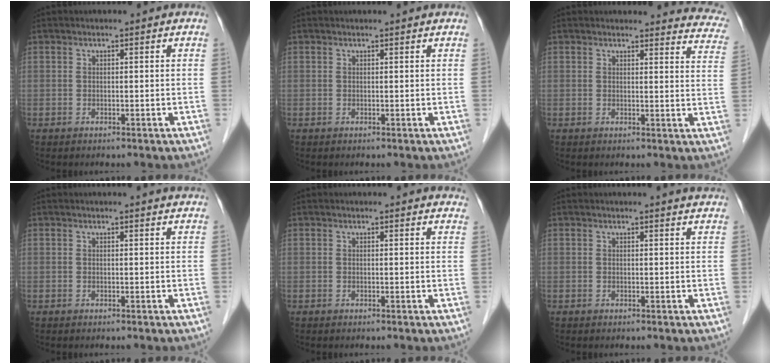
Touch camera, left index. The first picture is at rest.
{"total": 1.1, "force": [1.1, 0.0, 0.2], "torque": [-0.010, 0.005, 0.012]}
{"total": 10.3, "force": [10.0, 2.0, 0.7], "torque": [0.034, -0.057, 0.066]}
{"total": 2.4, "force": [2.3, -0.1, 0.4], "torque": [-0.011, 0.000, 0.018]}
{"total": 5.4, "force": [5.1, 1.3, 1.2], "torque": [-0.003, 0.006, 0.040]}
{"total": 3.4, "force": [3.3, 0.0, 0.8], "torque": [-0.013, -0.002, 0.025]}